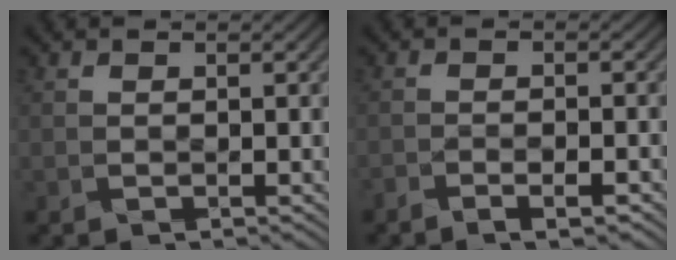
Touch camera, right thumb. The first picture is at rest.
{"total": 3.6, "force": [-2.9, 0.8, 2.0], "torque": [-0.036, 0.004, -0.035]}